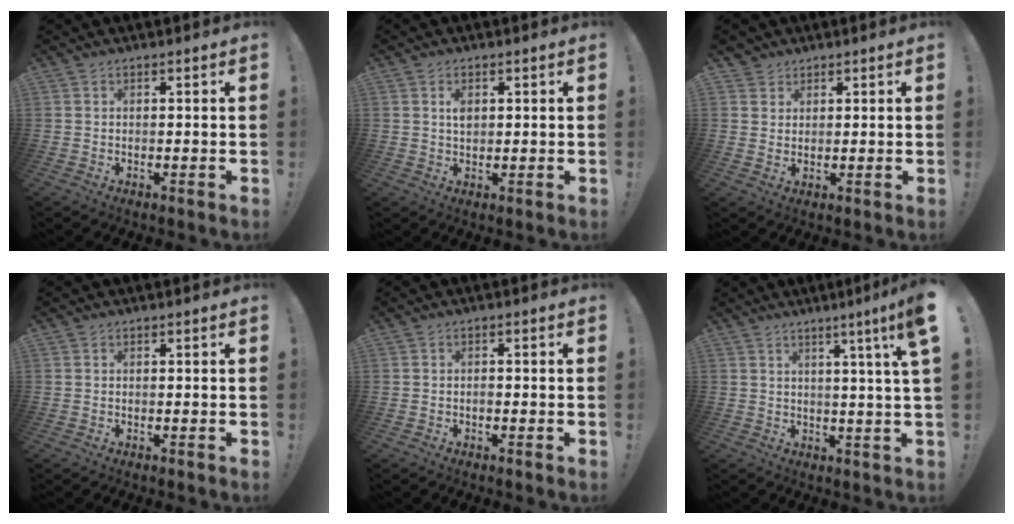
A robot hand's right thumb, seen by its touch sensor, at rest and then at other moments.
{"total": 2.9, "force": [0.9, 1.8, 2.0], "torque": [-0.020, -0.004, 0.009]}
{"total": 3.4, "force": [2.4, 2.3, 0.0], "torque": [0.003, -0.013, 0.045]}
{"total": 0.0}
{"total": 0.8, "force": [-0.8, 0.3, 0.2], "torque": [-0.007, 0.003, -0.014]}
{"total": 7.5, "force": [2.5, -1.3, 6.9], "torque": [-0.090, -0.025, 0.029]}